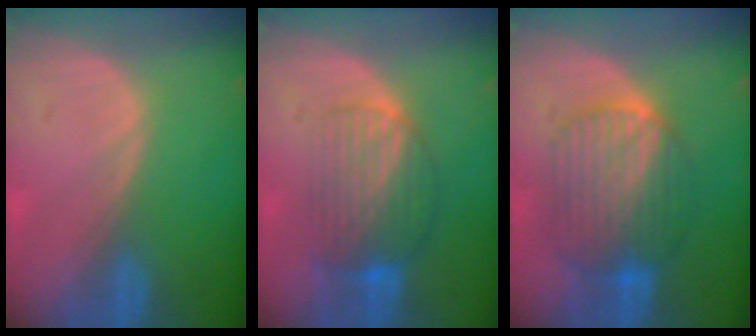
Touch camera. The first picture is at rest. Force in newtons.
{"total": 7.9, "press": 7.1, "slide": 3.5}
{"total": 8.9, "press": 8.9, "slide": 0.5}